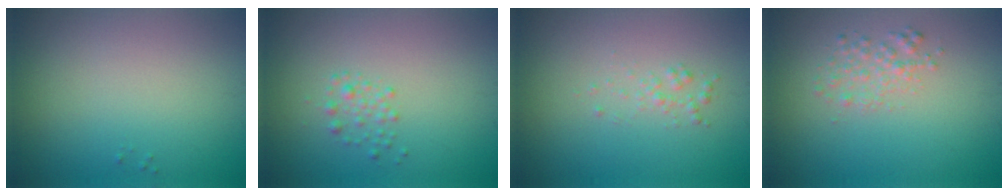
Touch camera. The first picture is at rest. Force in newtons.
{"total": 1.2, "press": 1.2, "slide": 0.0}
{"total": 0.9, "press": 0.9, "slide": 0.0}
{"total": 1.7, "press": 1.7, "slide": 0.1}